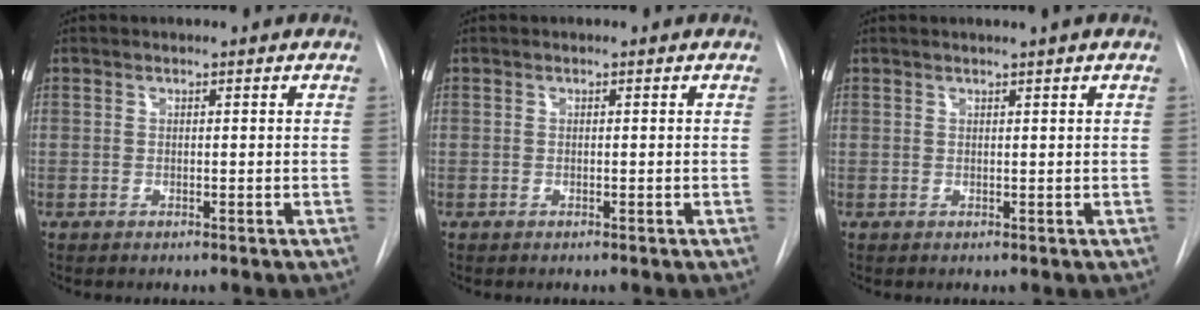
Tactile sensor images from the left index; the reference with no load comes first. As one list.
[{"total": 0.0}, {"total": 1.3, "force": [0.9, -0.5, 0.8], "torque": [-0.010, -0.002, 0.018]}]